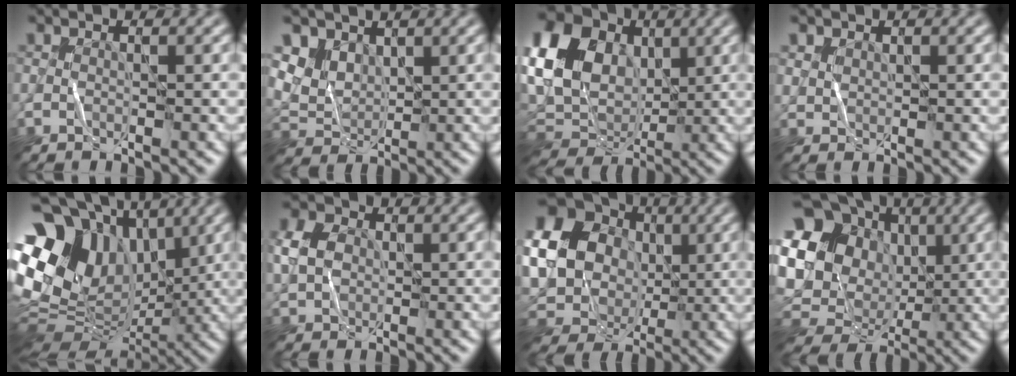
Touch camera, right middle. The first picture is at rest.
{"total": 3.6, "force": [2.2, 2.6, 1.2], "torque": [-0.031, -0.002, 0.044]}
{"total": 13.9, "force": [2.9, 11.2, 7.8], "torque": [-0.174, 0.031, 0.036]}
{"total": 1.0, "force": [0.8, 0.5, -0.1], "torque": [0.002, 0.000, 0.020]}
{"total": 16.9, "force": [3.1, 12.6, 10.9], "torque": [-0.203, 0.021, 0.077]}
{"total": 4.0, "force": [0.6, 3.3, 2.1], "torque": [-0.056, 0.011, 0.005]}
{"total": 20.0, "force": [2.7, 18.1, 8.2], "torque": [-0.210, 0.020, 0.005]}
{"total": 18.9, "force": [3.5, 17.1, 7.3], "torque": [-0.187, 0.039, 0.038]}